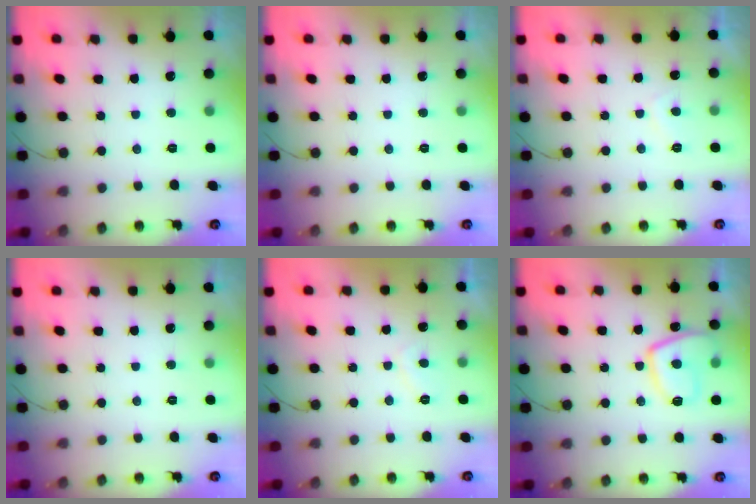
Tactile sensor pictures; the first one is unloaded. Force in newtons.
{"total": 0.0}
{"total": 1.8, "press": 1.6, "slide": 0.8}
{"total": 0.0}
{"total": 2.1, "press": 2.0, "slide": 0.8}
{"total": 10.6, "press": 10.5, "slide": 1.4}